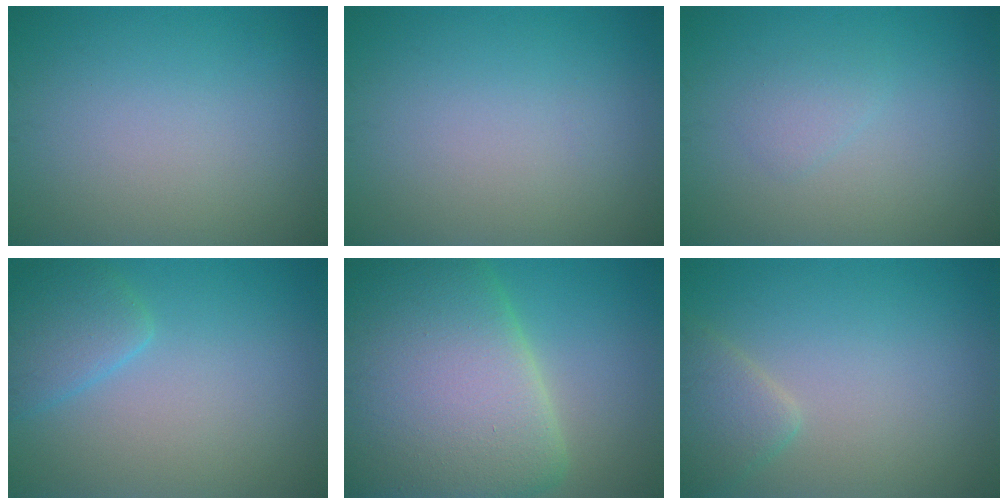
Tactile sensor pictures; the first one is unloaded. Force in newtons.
{"total": 0.0}
{"total": 1.1, "press": 1.1, "slide": 0.1}
{"total": 3.0, "press": 2.9, "slide": 0.3}
{"total": 16.0, "press": 16.0, "slide": 0.8}
{"total": 2.4, "press": 2.4, "slide": 0.2}